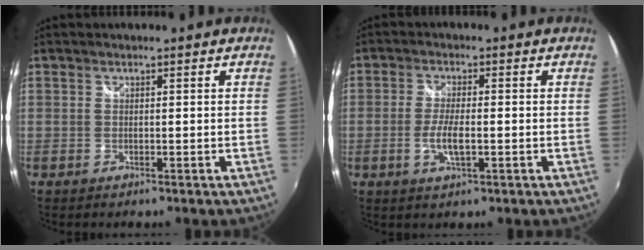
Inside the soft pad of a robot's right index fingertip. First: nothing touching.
{"total": 5.0, "force": [-1.4, 1.3, 4.6], "torque": [-0.095, -0.006, -0.026]}